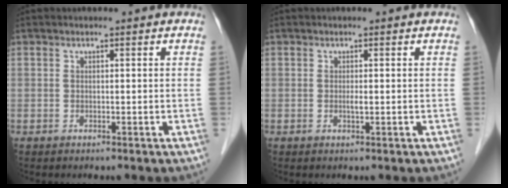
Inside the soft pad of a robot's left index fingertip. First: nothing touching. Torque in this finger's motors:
{"motor_torque": [0.28, 0.23, 0.01, 0.00]}